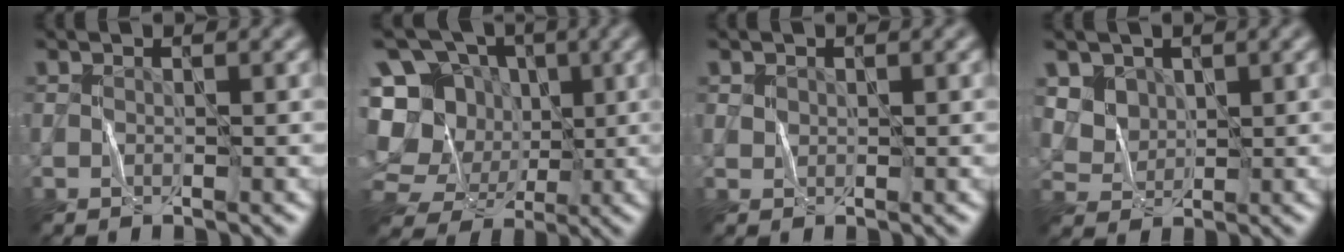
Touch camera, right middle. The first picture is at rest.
{"total": 14.4, "force": [-1.1, 12.9, 6.2], "torque": [-0.152, 0.016, -0.028]}
{"total": 0.7, "force": [0.3, 0.6, 0.1], "torque": [-0.001, -0.002, 0.008]}
{"total": 4.7, "force": [2.6, 3.5, 1.8], "torque": [-0.060, -0.003, 0.064]}